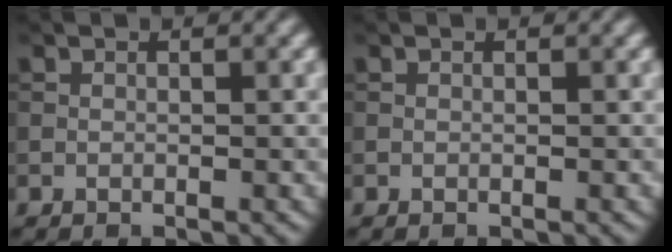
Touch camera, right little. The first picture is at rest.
{"total": 0.0}